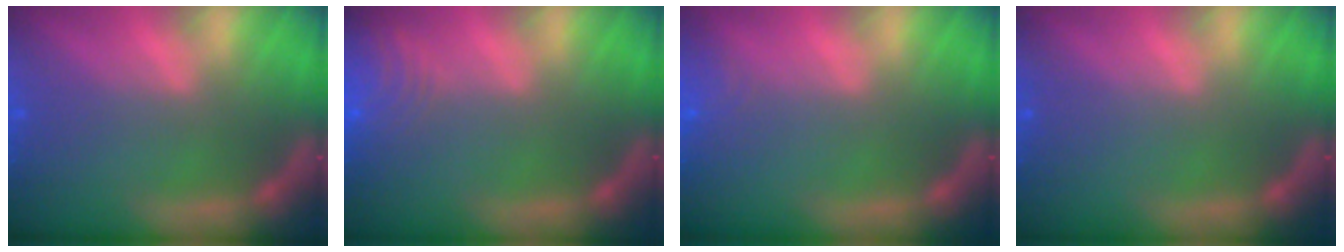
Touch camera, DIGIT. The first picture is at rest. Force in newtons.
{"total": 7.5}
{"total": 1.9}
{"total": 0.0}